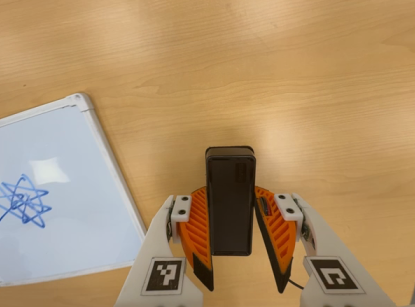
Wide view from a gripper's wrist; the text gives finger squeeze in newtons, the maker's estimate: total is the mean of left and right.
{"total": 5.4, "left": 5.1, "right": 5.7}